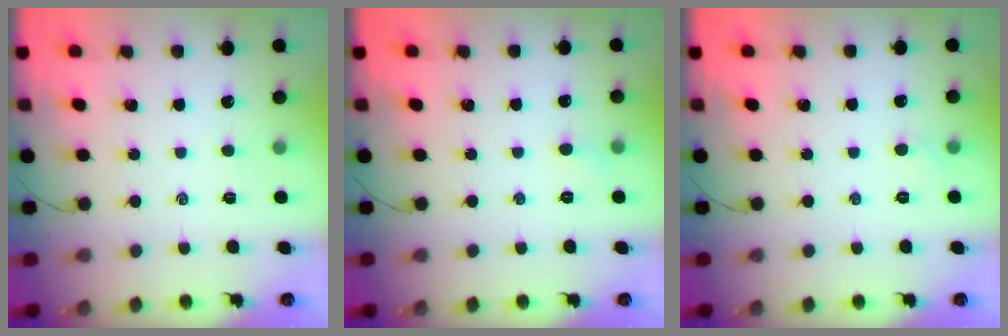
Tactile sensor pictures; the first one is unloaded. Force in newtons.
{"total": 2.8, "press": 2.6, "slide": 1.0}
{"total": 2.7, "press": 2.5, "slide": 0.9}